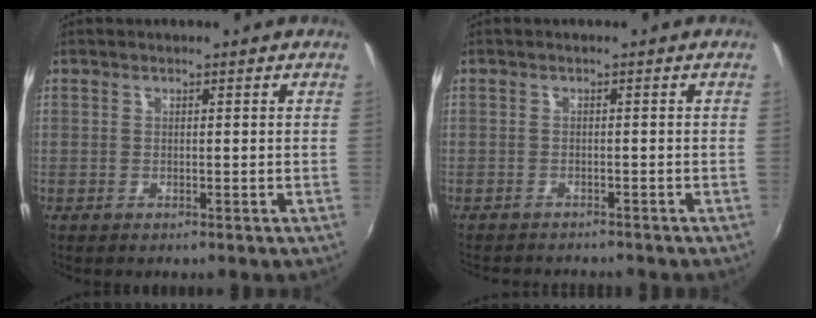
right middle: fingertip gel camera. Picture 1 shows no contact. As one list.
[{"total": 4.7, "force": [-4.4, 0.8, 1.4], "torque": [-0.039, -0.013, -0.066]}]